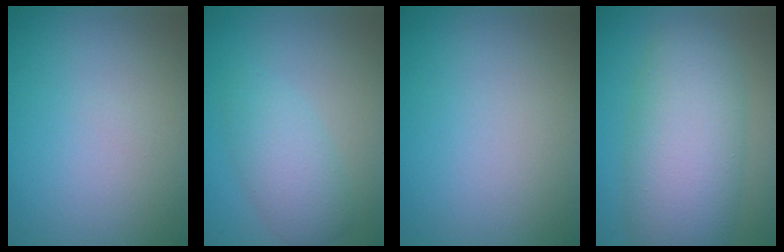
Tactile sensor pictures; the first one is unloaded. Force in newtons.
{"total": 3.4, "press": 3.4, "slide": 0.1}
{"total": 0.0}
{"total": 8.3, "press": 8.3, "slide": 0.4}